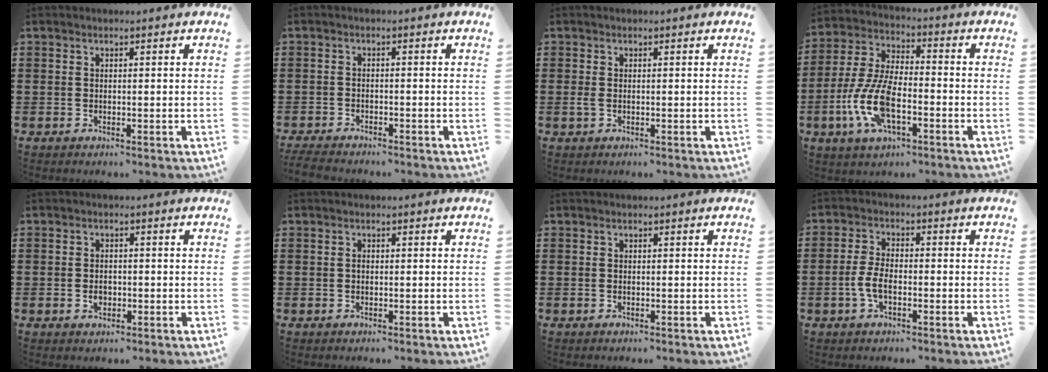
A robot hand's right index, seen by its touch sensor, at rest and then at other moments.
{"total": 2.2, "force": [-2.1, 0.3, 0.4], "torque": [-0.023, -0.003, -0.049]}
{"total": 1.0, "force": [-0.1, 0.4, 0.9], "torque": [-0.026, -0.002, -0.004]}
{"total": 10.7, "force": [-3.6, 4.8, 8.9], "torque": [-0.216, -0.010, -0.070]}
{"total": 1.9, "force": [-0.6, 1.4, 1.2], "torque": [-0.024, 0.003, -0.012]}
{"total": 0.6, "force": [-0.1, 0.4, 0.4], "torque": [-0.010, 0.000, -0.002]}
{"total": 0.0}
{"total": 4.4, "force": [-1.4, 2.1, 3.6], "torque": [-0.090, -0.005, -0.032]}